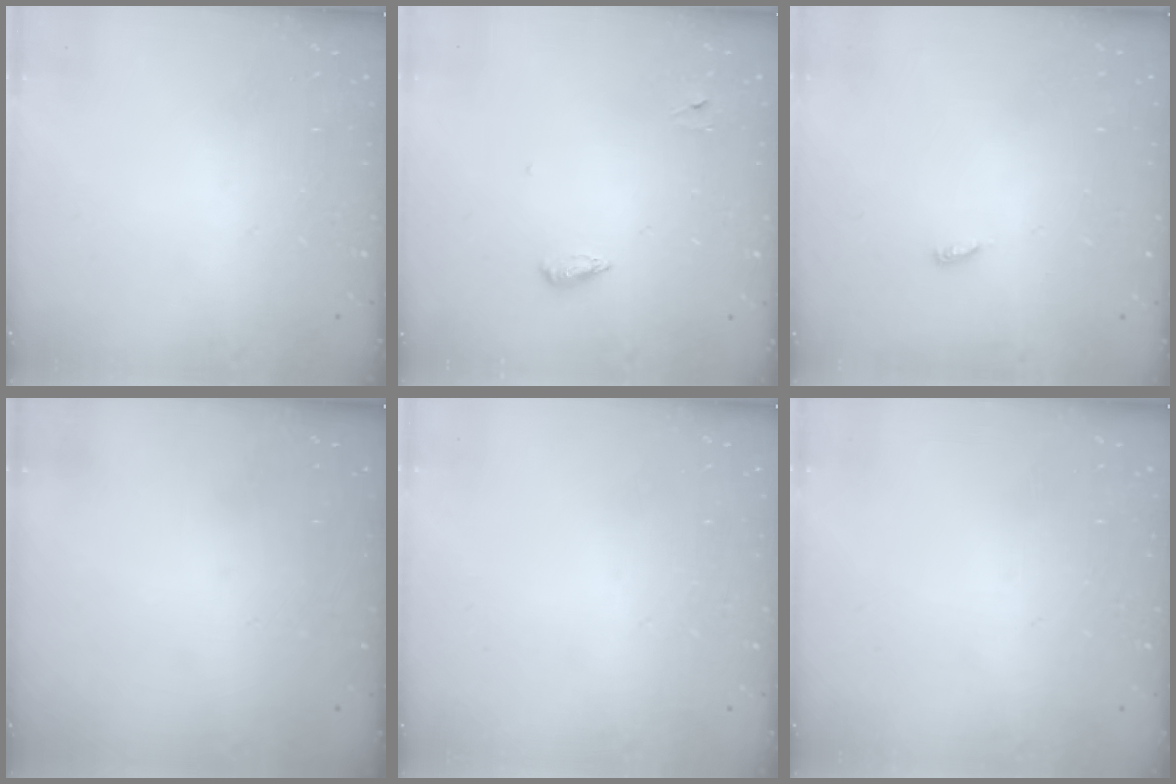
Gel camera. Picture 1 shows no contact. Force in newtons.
{"total": 4.6, "press": 4.4, "slide": 1.0}
{"total": 2.5, "press": 2.5, "slide": 0.2}
{"total": 0.0}
{"total": 0.0}
{"total": 0.0}